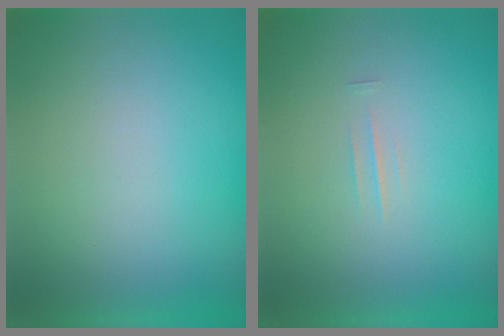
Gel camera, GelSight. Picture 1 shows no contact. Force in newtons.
{"total": 1.3}